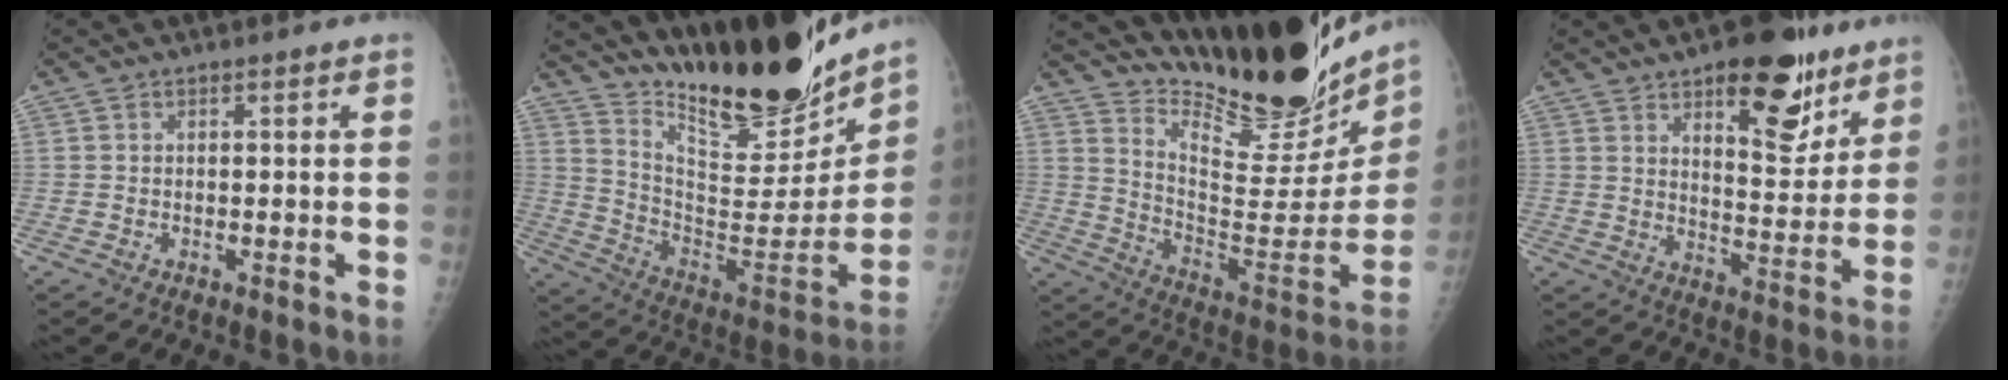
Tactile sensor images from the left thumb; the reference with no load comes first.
{"total": 26.3, "force": [21.6, 6.6, 13.5], "torque": [-0.176, -0.125, 0.341]}
{"total": 28.1, "force": [23.8, 6.8, 13.3], "torque": [-0.171, -0.166, 0.347]}
{"total": 16.0, "force": [9.7, 6.9, 10.6], "torque": [-0.092, -0.059, 0.141]}